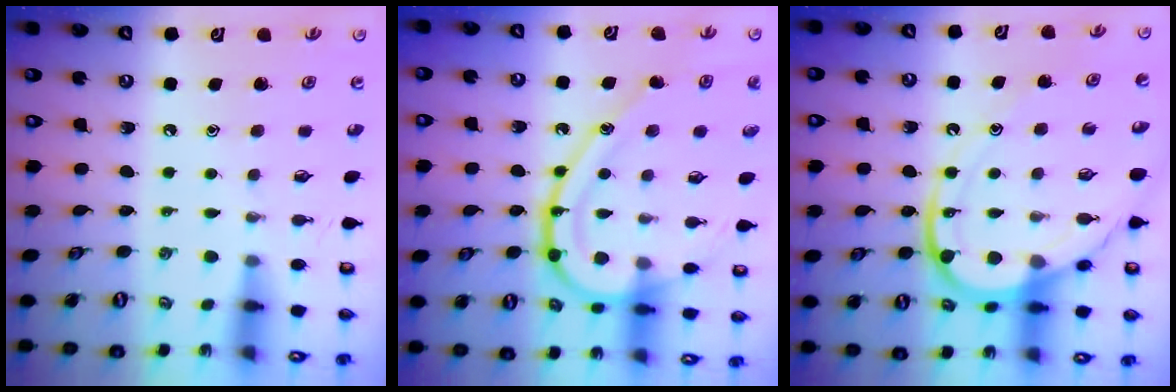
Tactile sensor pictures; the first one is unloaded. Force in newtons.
{"total": 17.7, "press": 17.7, "slide": 0.6}
{"total": 15.0, "press": 14.9, "slide": 1.8}